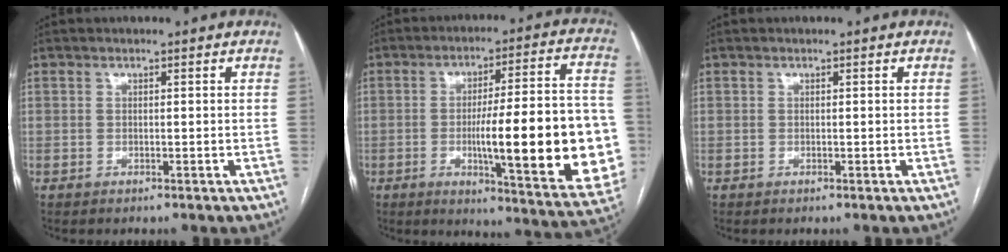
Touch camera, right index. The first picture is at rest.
{"total": 23.7, "force": [-3.8, 3.4, 23.2], "torque": [-0.254, 0.011, -0.042]}
{"total": 0.0}